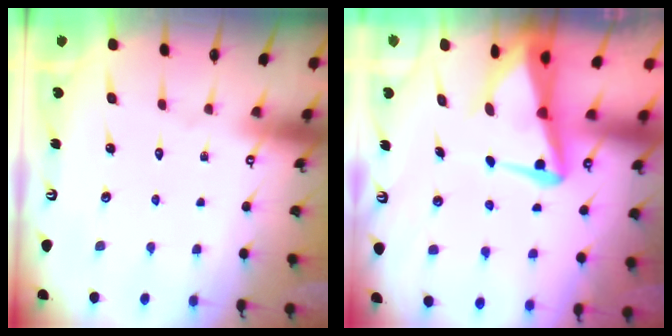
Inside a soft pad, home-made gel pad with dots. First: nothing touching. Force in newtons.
{"total": 6.8, "press": 6.7, "slide": 1.0}